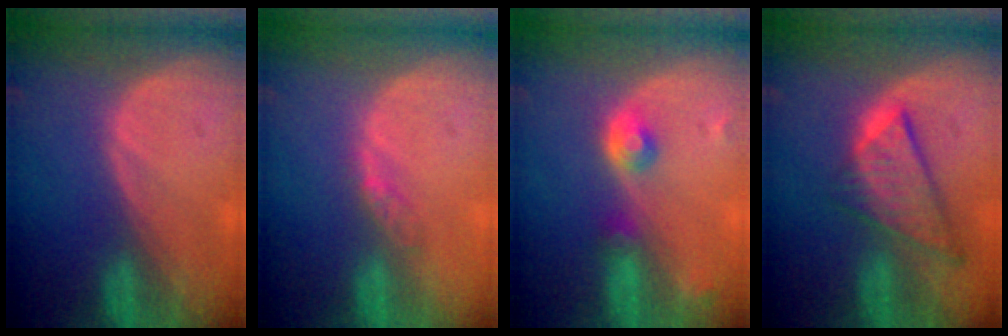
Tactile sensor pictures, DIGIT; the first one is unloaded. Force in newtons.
{"total": 2.2, "press": 1.9, "slide": 1.2}
{"total": 4.2, "press": 4.0, "slide": 1.4}
{"total": 8.5, "press": 7.3, "slide": 4.5}